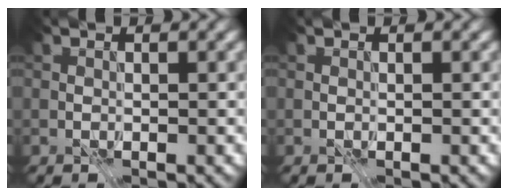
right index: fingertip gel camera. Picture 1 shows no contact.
{"total": 0.0}